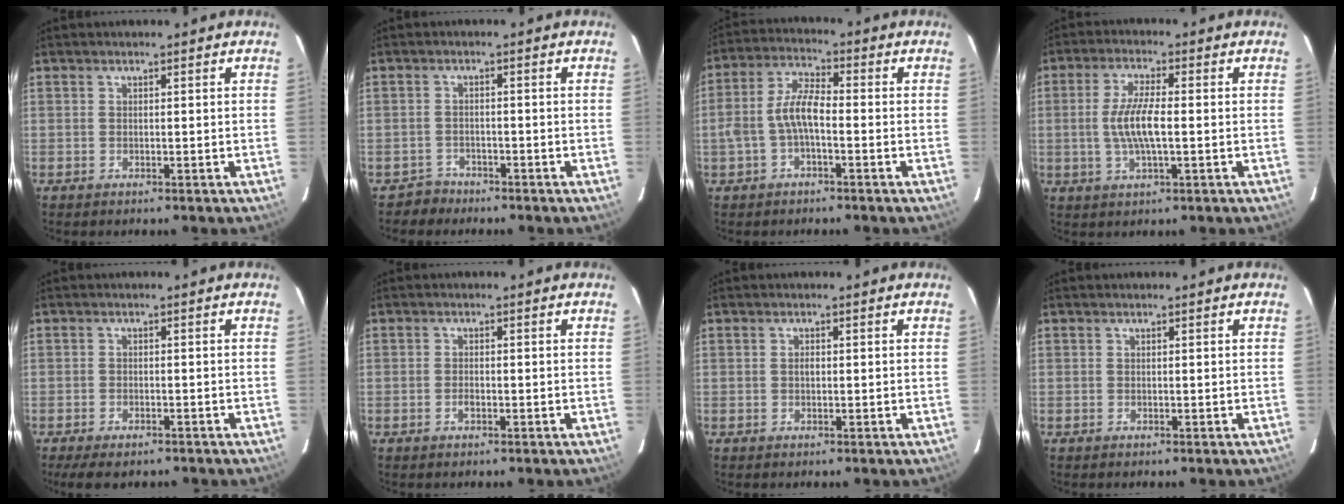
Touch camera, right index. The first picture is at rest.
{"total": 2.8, "force": [-2.2, 1.7, -0.5], "torque": [0.004, 0.011, -0.038]}
{"total": 6.6, "force": [-2.0, 2.6, 5.8], "torque": [-0.124, 0.016, -0.037]}
{"total": 7.5, "force": [-0.7, 1.8, 7.3], "torque": [-0.144, 0.000, -0.012]}
{"total": 6.6, "force": [-5.1, 2.3, 3.4], "torque": [-0.086, -0.022, -0.082]}
{"total": 1.5, "force": [-0.6, 0.8, 1.0], "torque": [-0.021, 0.002, -0.012]}
{"total": 0.9, "force": [-0.1, 0.6, 0.7], "torque": [-0.011, 0.004, -0.002]}
{"total": 0.0}